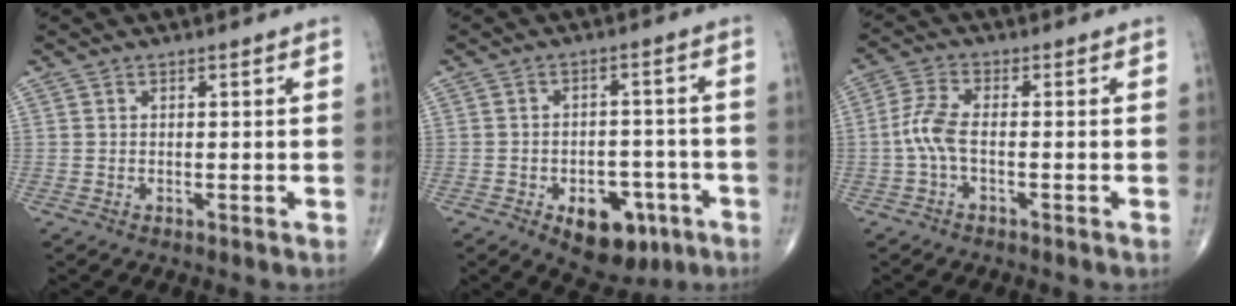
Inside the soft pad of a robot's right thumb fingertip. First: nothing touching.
{"total": 10.9, "force": [-5.2, 6.6, 6.9], "torque": [-0.059, 0.032, -0.064]}
{"total": 5.1, "force": [-1.1, 1.8, 4.6], "torque": [-0.113, 0.013, -0.030]}